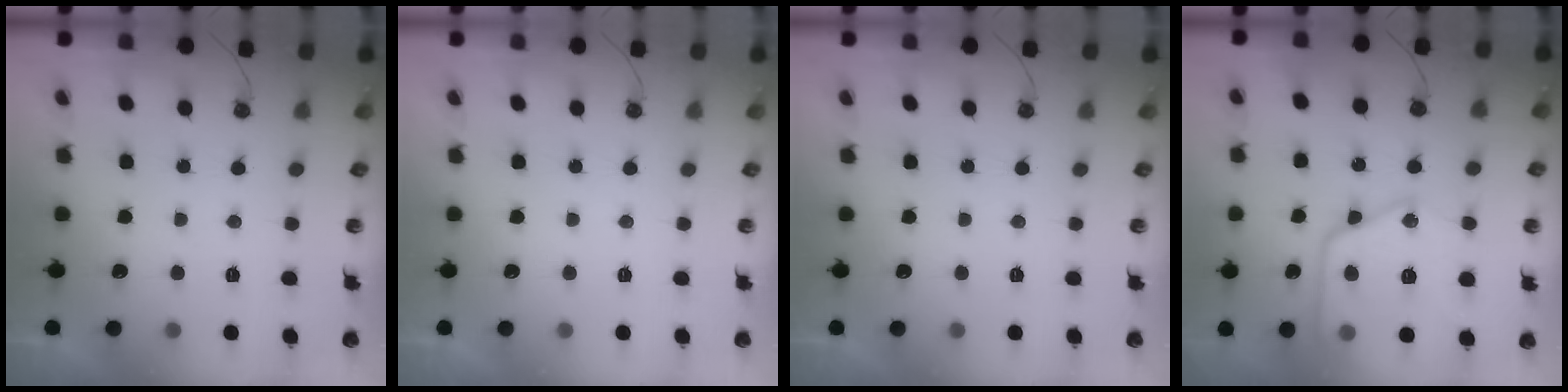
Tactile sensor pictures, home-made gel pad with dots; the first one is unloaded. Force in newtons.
{"total": 0.0}
{"total": 0.0}
{"total": 21.5, "press": 21.4, "slide": 2.3}